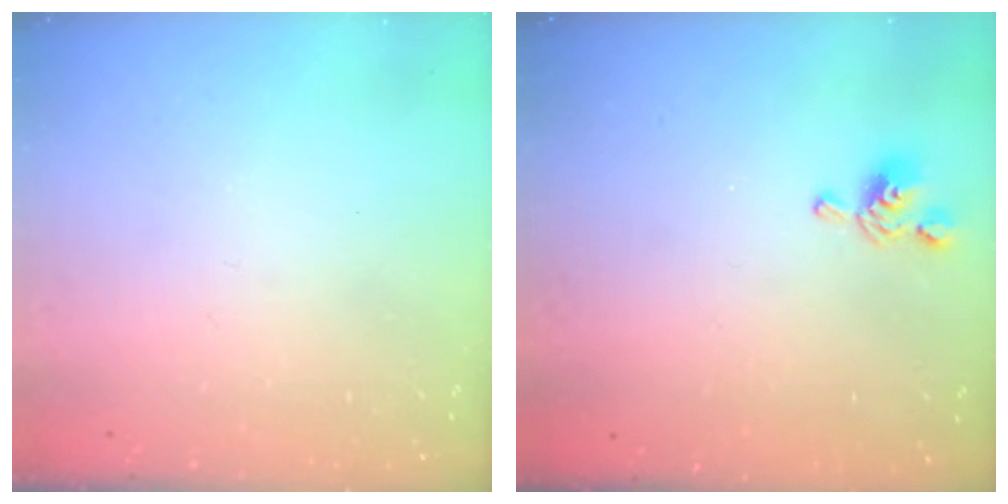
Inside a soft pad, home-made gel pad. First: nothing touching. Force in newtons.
{"total": 2.8, "press": 2.7, "slide": 0.7}